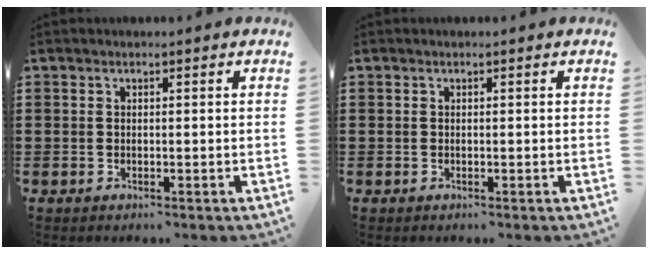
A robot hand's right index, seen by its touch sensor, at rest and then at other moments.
{"total": 0.0}